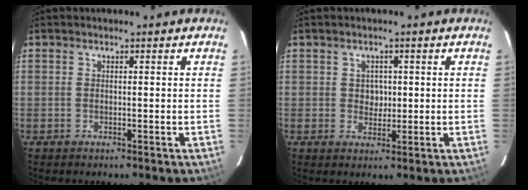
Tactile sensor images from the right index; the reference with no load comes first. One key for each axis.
{"total": 2.6, "fx": 0.3, "fy": 2.4, "fz": 0.8, "tx": -0.011, "ty": 0.006, "tz": 0.006}